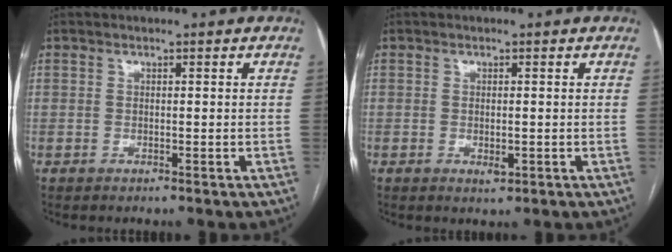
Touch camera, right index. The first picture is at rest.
{"total": 1.5, "force": [-0.4, 0.6, 1.3], "torque": [-0.023, -0.001, 0.001]}